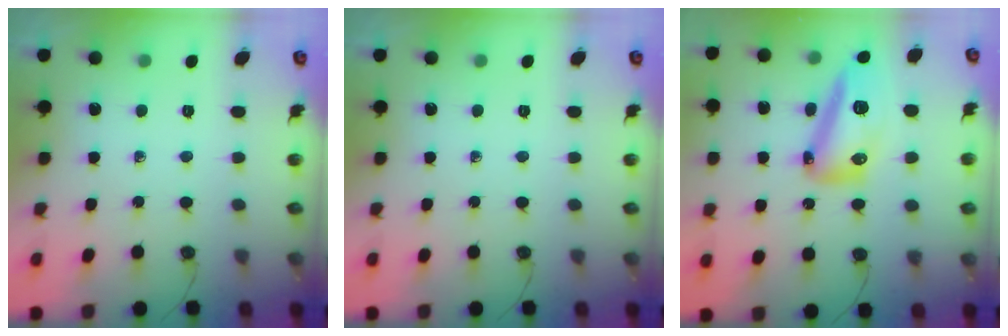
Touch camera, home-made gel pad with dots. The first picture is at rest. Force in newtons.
{"total": 0.0}
{"total": 19.4, "press": 17.5, "slide": 8.4}